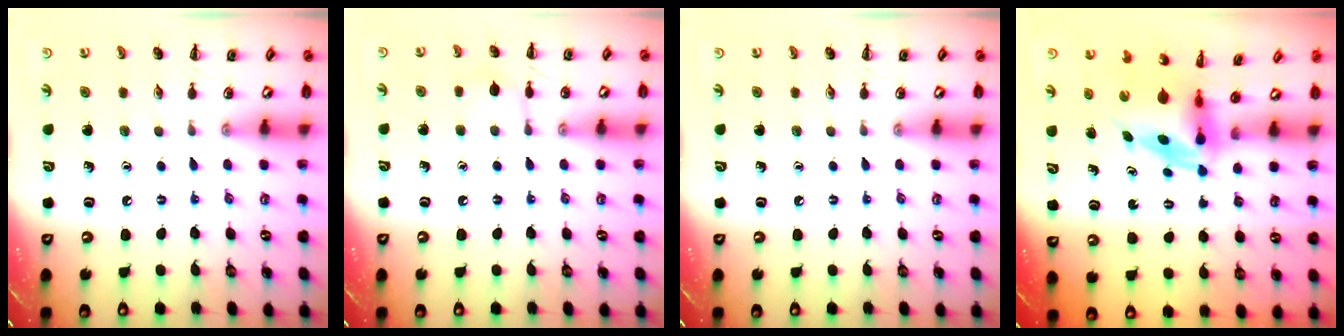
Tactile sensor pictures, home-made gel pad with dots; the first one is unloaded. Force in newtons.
{"total": 4.6, "press": 4.6, "slide": 0.5}
{"total": 0.0}
{"total": 3.9, "press": 3.8, "slide": 1.0}